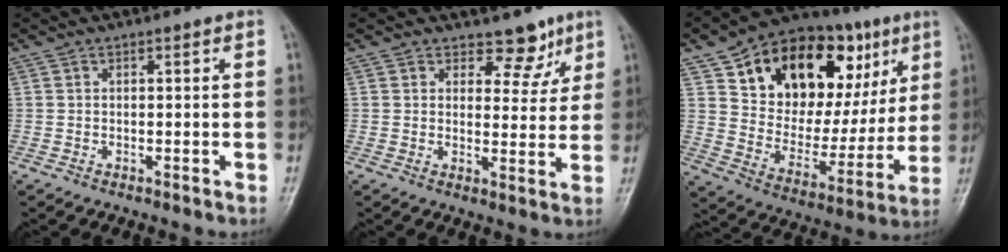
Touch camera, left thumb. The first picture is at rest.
{"total": 5.6, "force": [4.0, 3.6, 1.6], "torque": [0.018, -0.024, 0.055]}
{"total": 27.5, "force": [12.1, 16.1, 18.7], "torque": [-0.232, -0.004, 0.201]}